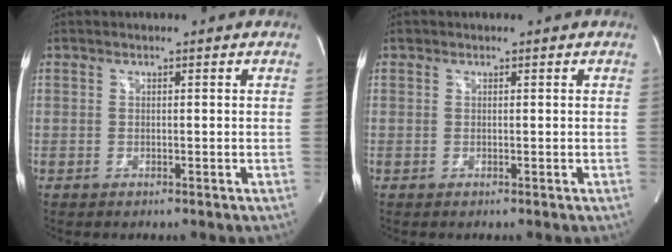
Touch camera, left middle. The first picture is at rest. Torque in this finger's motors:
{"motor_torque": [0.03, 0.01, -0.13, 0.01]}